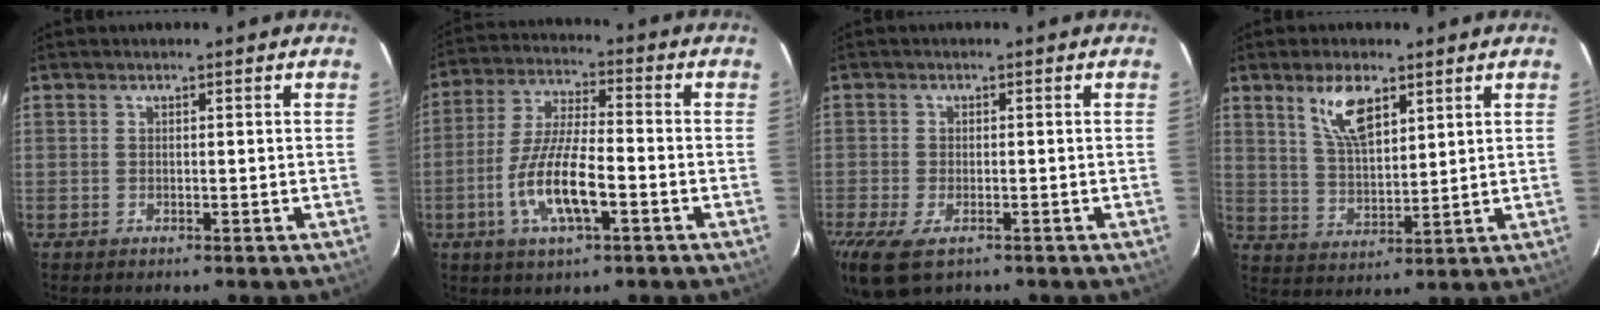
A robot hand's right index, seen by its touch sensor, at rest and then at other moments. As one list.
[{"total": 11.9, "force": [-4.3, 3.2, 10.6], "torque": [-0.219, -0.003, -0.080]}, {"total": 7.8, "force": [-4.8, 3.7, 5.0], "torque": [-0.119, -0.032, -0.084]}, {"total": 8.5, "force": [4.8, 3.4, 6.0], "torque": [-0.112, 0.005, 0.100]}]